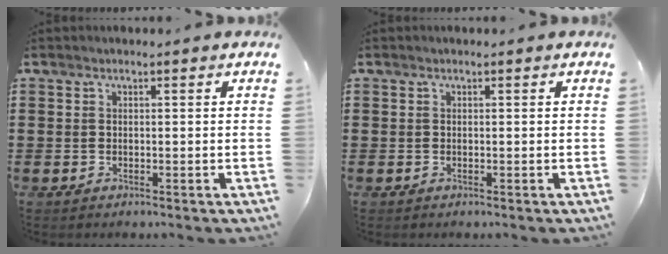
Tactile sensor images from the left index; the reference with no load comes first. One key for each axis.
{"total": 0.0}